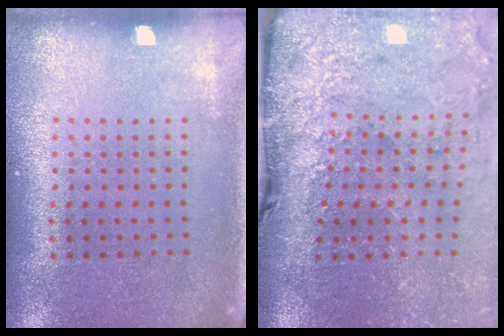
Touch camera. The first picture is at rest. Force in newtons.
{"total": 3.9, "press": 3.3, "slide": 2.2}